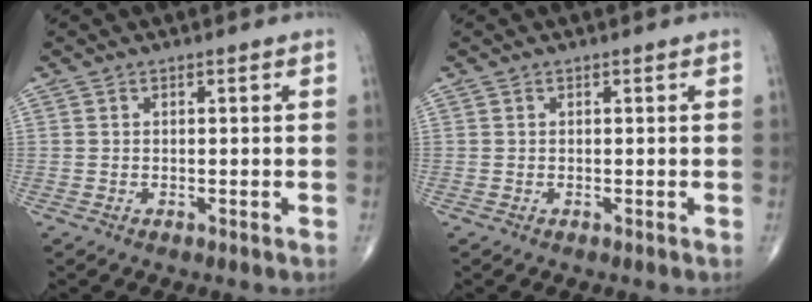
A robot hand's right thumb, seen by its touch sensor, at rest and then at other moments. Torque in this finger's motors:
{"motor_torque": [0.00, 0.00, 0.01, -0.01, 0.00]}